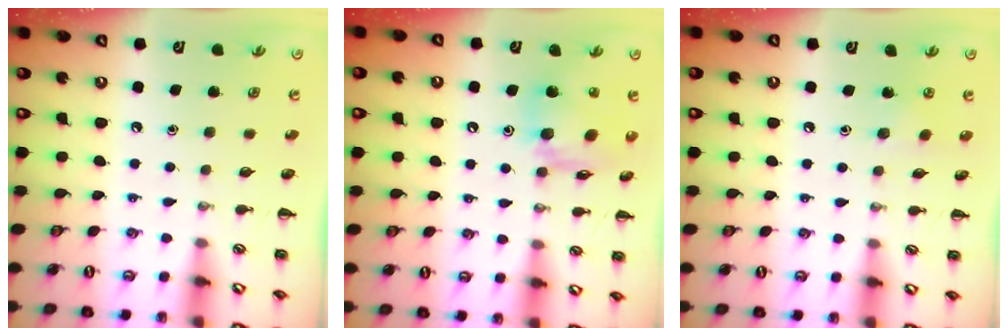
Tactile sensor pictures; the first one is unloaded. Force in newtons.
{"total": 11.7, "press": 11.2, "slide": 3.3}
{"total": 5.0, "press": 4.8, "slide": 1.4}